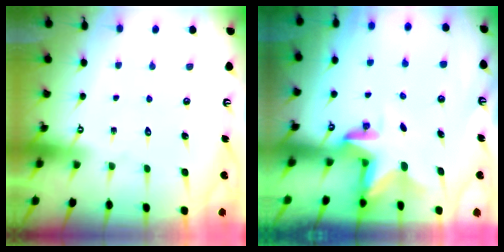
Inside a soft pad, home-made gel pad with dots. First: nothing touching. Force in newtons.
{"total": 2.9, "press": 2.9, "slide": 0.1}